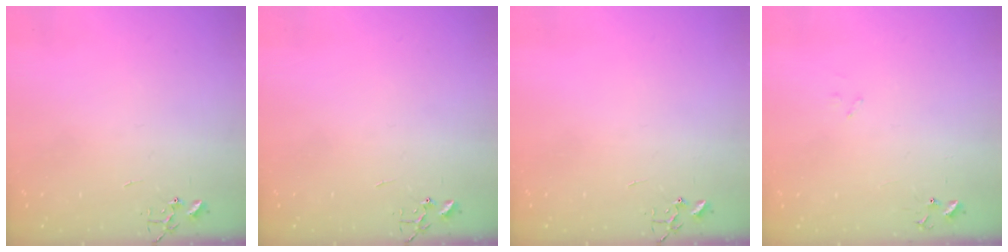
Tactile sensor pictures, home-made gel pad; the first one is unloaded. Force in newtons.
{"total": 0.0}
{"total": 0.0}
{"total": 7.8, "press": 7.8, "slide": 0.7}